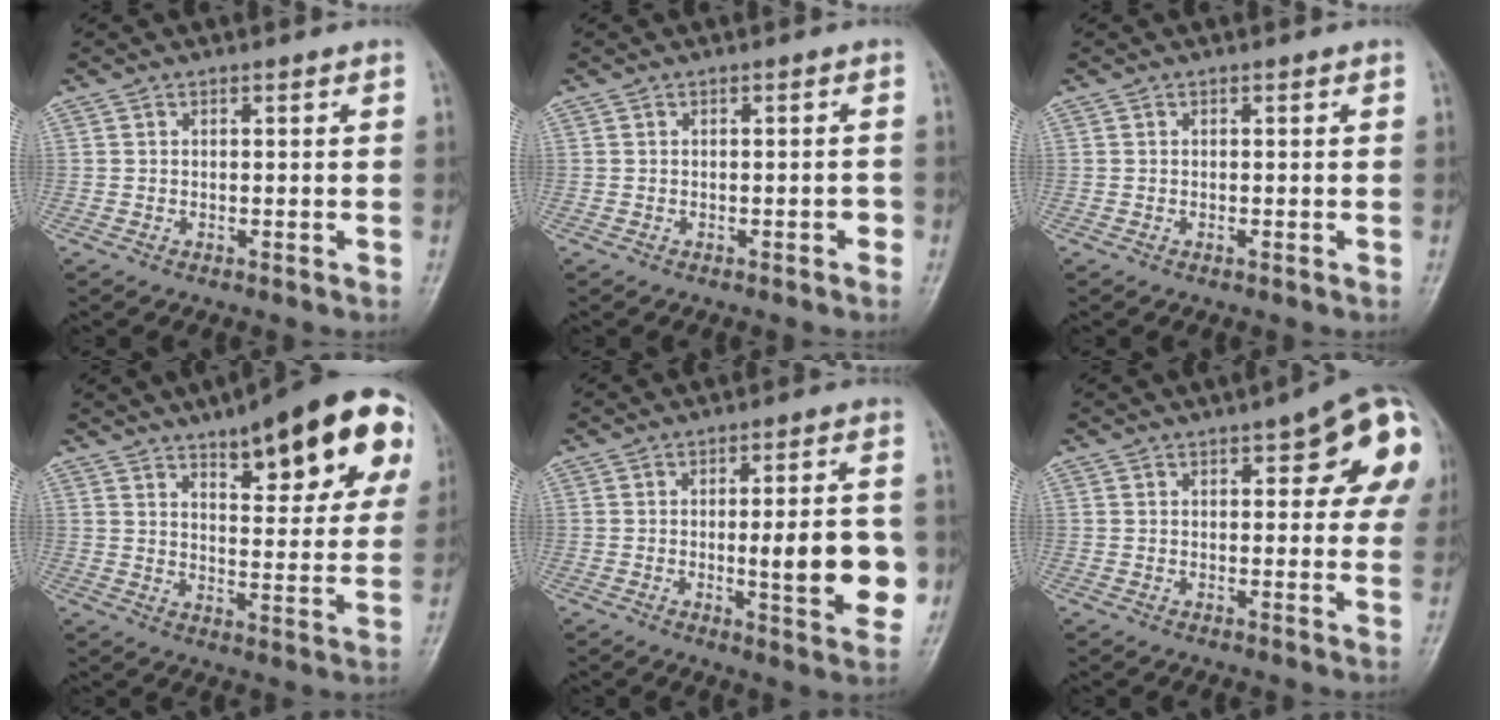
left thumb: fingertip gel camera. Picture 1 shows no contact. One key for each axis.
{"total": 1.4, "fx": -0.5, "fy": 0.6, "fz": 1.1, "tx": -0.008, "ty": 0.002, "tz": -0.009}
{"total": 0.6, "fx": 0.1, "fy": 0.2, "fz": 0.6, "tx": -0.006, "ty": 0.001, "tz": 0.002}
{"total": 21.4, "fx": 11.0, "fy": 6.9, "fz": 17.0, "tx": -0.193, "ty": -0.023, "tz": 0.151}
{"total": 13.1, "fx": -1.1, "fy": 3.2, "fz": 12.7, "tx": -0.162, "ty": -0.008, "tz": -0.012}
{"total": 14.9, "fx": 5.2, "fy": 5.6, "fz": 12.8, "tx": -0.125, "ty": -0.001, "tz": 0.050}